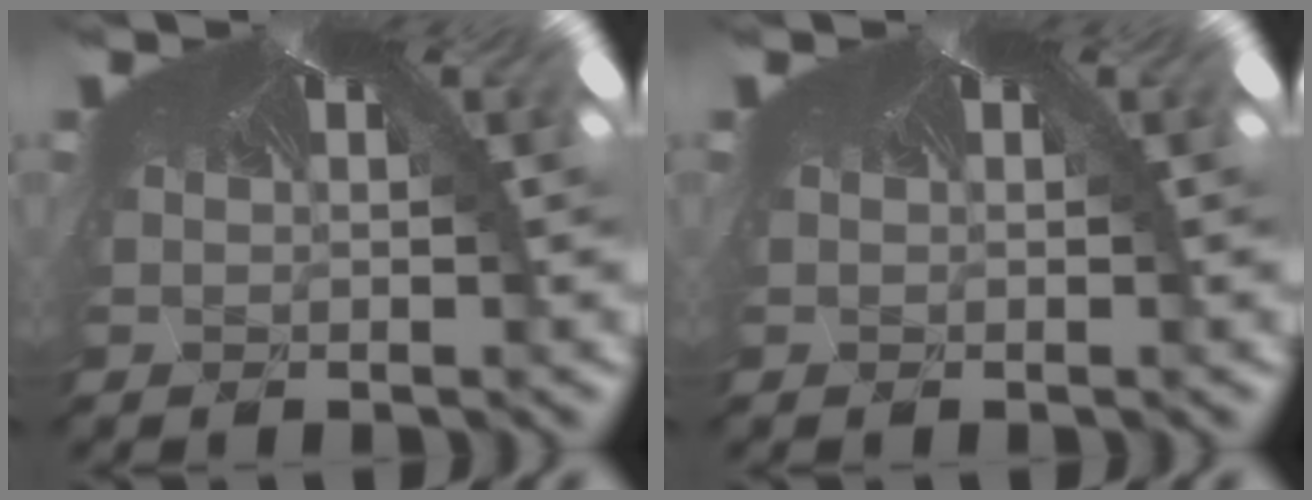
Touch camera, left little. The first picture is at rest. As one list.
[{"total": 0.0}]